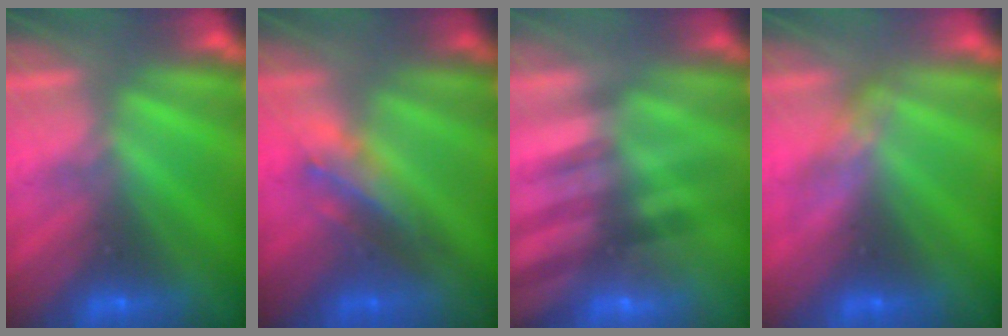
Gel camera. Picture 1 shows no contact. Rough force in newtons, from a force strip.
{"total": 2.9}
{"total": 2.4}
{"total": 2.8}